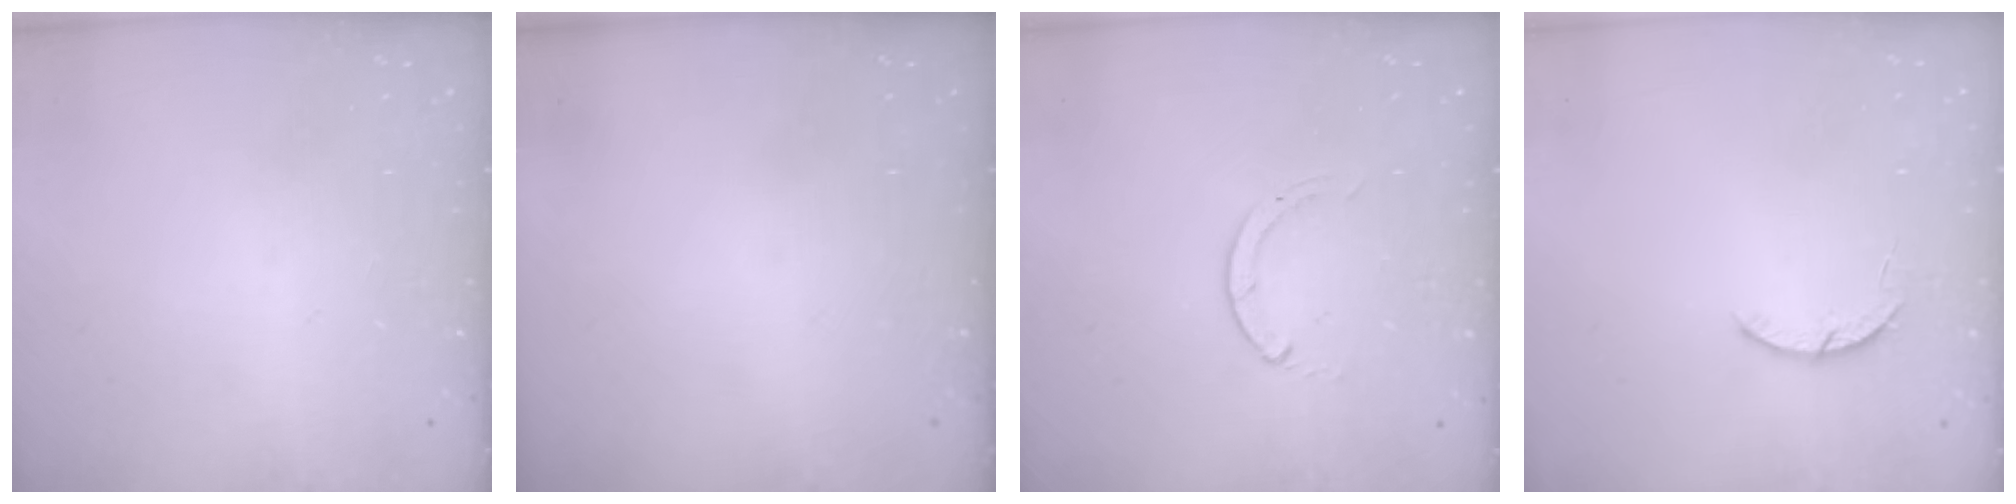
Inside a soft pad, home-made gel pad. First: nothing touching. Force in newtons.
{"total": 0.0}
{"total": 0.0}
{"total": 3.0, "press": 3.0, "slide": 0.5}